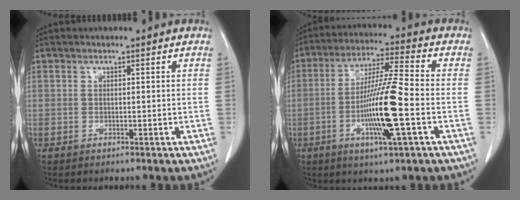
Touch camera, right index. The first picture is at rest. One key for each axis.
{"total": 12.7, "fx": -3.3, "fy": 0.1, "fz": 12.3, "tx": -0.234, "ty": -0.009, "tz": -0.065}